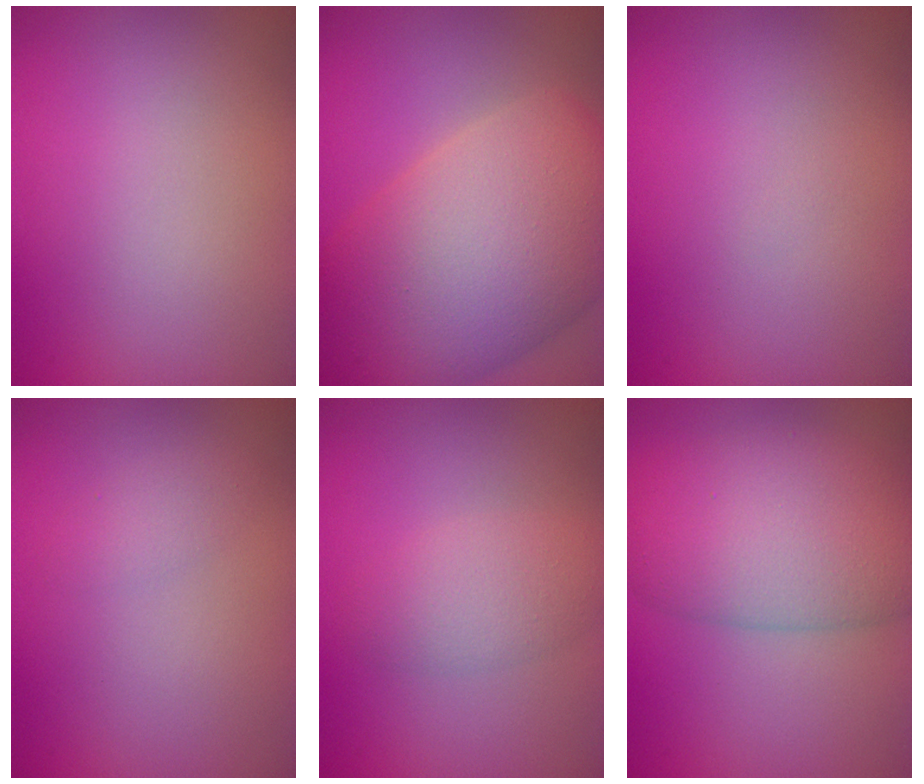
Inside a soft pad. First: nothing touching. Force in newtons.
{"total": 14.5, "press": 14.5, "slide": 0.7}
{"total": 0.0}
{"total": 1.2, "press": 1.2, "slide": 0.0}
{"total": 2.8, "press": 2.8, "slide": 0.1}
{"total": 9.4, "press": 9.4, "slide": 0.2}